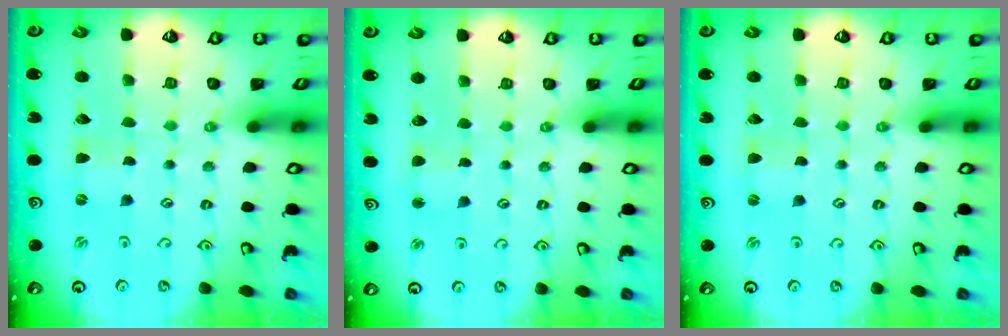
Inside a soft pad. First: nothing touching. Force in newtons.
{"total": 2.1, "press": 2.1, "slide": 0.2}
{"total": 1.7, "press": 1.7, "slide": 0.3}